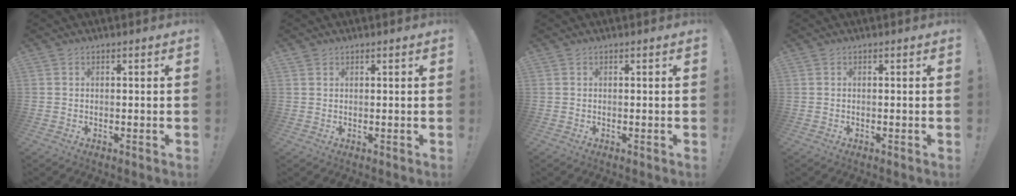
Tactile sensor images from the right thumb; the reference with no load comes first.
{"total": 1.1, "force": [0.7, 0.9, 0.0], "torque": [0.008, -0.005, 0.011]}
{"total": 0.0}
{"total": 0.0}